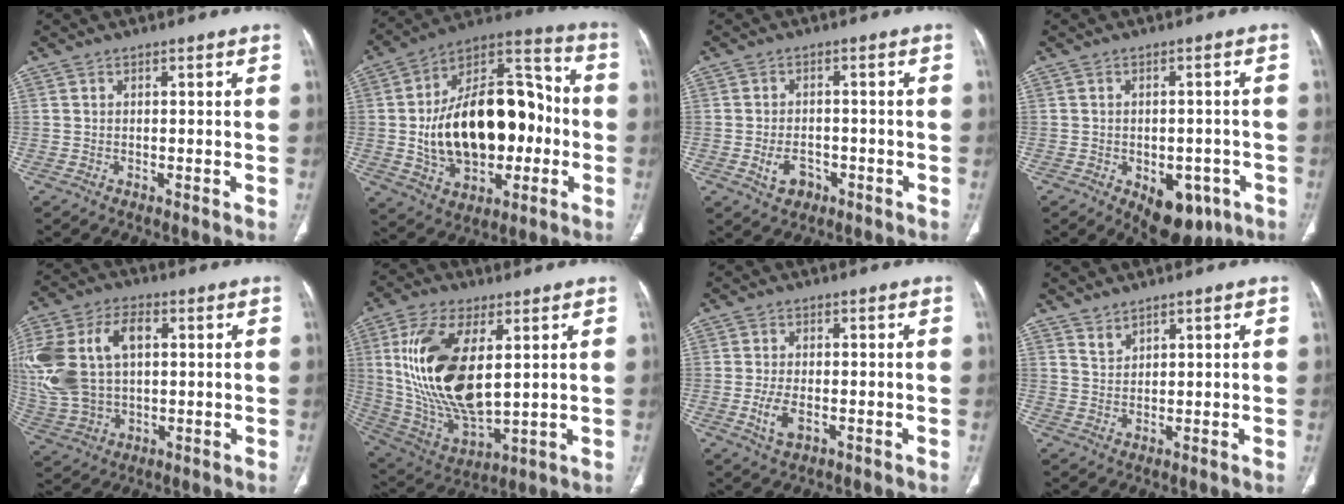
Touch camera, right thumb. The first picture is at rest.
{"total": 27.3, "force": [-1.9, 16.4, 21.8], "torque": [-0.332, 0.035, -0.020]}
{"total": 4.6, "force": [-1.8, 3.3, 2.7], "torque": [-0.040, 0.013, -0.024]}
{"total": 10.3, "force": [-4.7, 6.1, 6.9], "torque": [-0.058, 0.014, -0.050]}
{"total": 20.4, "force": [3.1, 13.2, 15.3], "torque": [-0.353, 0.014, 0.065]}
{"total": 21.5, "force": [4.3, 10.3, 18.4], "torque": [-0.364, -0.025, 0.091]}
{"total": 4.7, "force": [-1.3, 2.5, 3.8], "torque": [-0.080, -0.001, -0.020]}
{"total": 2.1, "force": [1.9, 0.6, 0.5], "torque": [-0.003, -0.013, 0.040]}